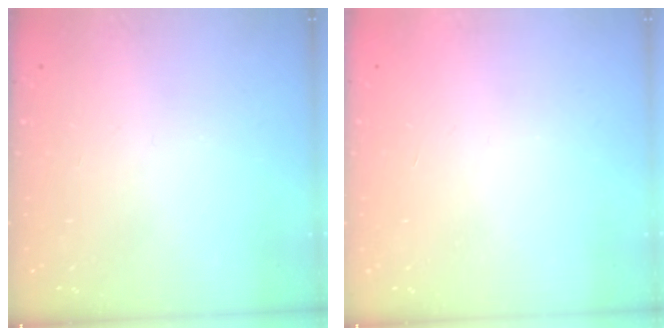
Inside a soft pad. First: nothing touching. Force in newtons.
{"total": 1.6, "press": 1.6, "slide": 0.1}